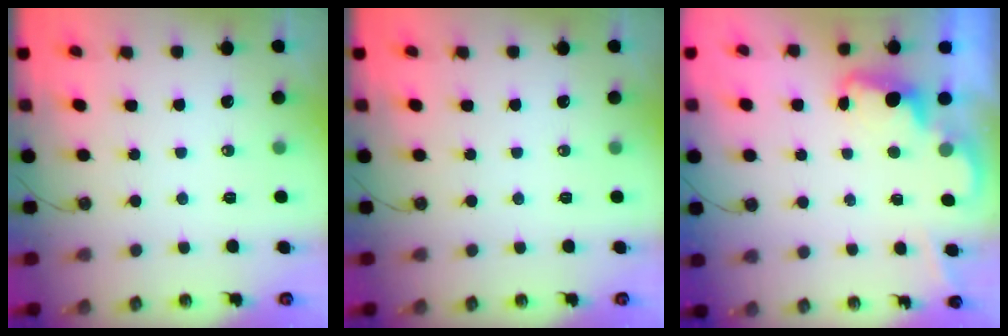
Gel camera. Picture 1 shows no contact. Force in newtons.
{"total": 0.0}
{"total": 2.4, "press": 2.4, "slide": 0.5}